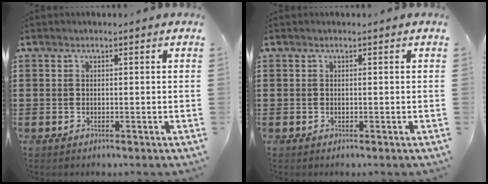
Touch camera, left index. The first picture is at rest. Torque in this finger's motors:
{"motor_torque": [0.00, -0.10, 0.00, 0.00]}